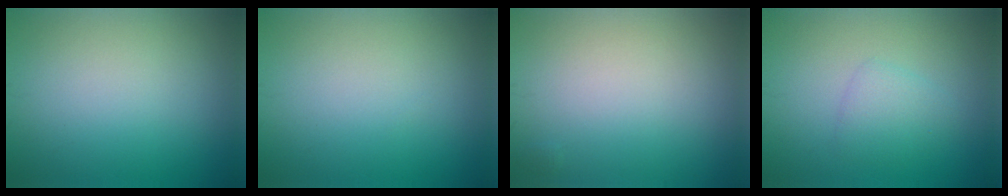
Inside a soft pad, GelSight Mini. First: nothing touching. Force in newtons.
{"total": 0.0}
{"total": 0.0}
{"total": 2.0, "press": 2.0, "slide": 0.2}